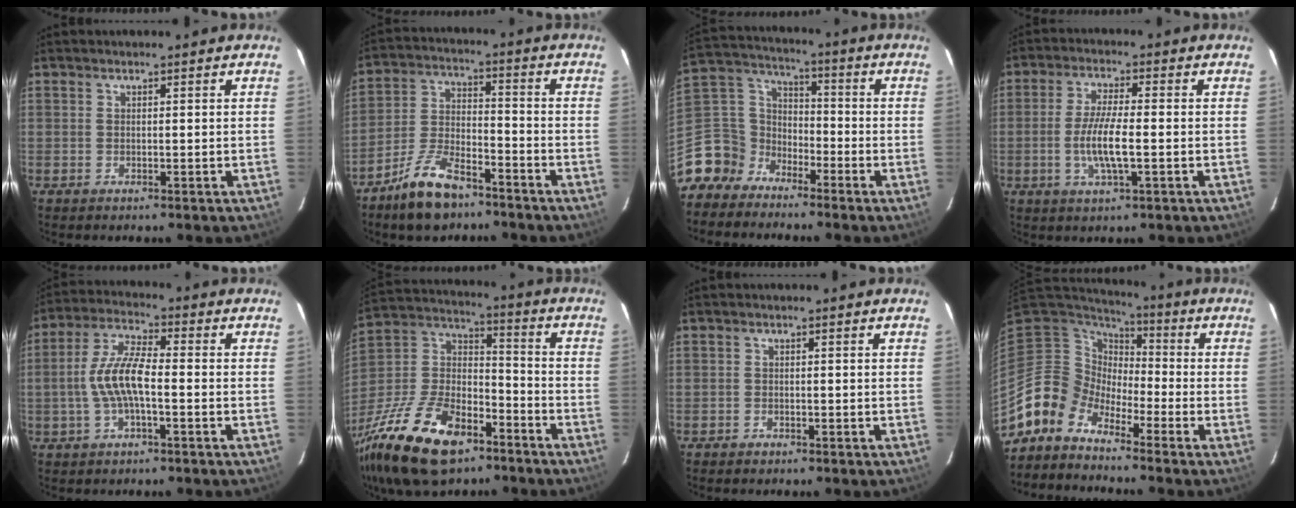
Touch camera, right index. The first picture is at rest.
{"total": 11.1, "force": [-8.2, 4.3, 6.1], "torque": [-0.134, 0.006, -0.152]}
{"total": 9.8, "force": [-7.4, 6.4, 0.4], "torque": [-0.045, 0.052, -0.163]}
{"total": 7.8, "force": [-1.5, 1.5, 7.5], "torque": [-0.148, -0.005, -0.031]}
{"total": 9.3, "force": [-1.7, 2.8, 8.7], "torque": [-0.182, 0.009, -0.034]}
{"total": 27.2, "force": [-16.5, 13.9, 16.6], "torque": [-0.369, -0.015, -0.281]}
{"total": 0.9, "force": [-0.7, 0.5, 0.0], "torque": [-0.002, 0.005, -0.012]}
{"total": 6.3, "force": [-5.0, 3.8, -0.5], "torque": [0.010, 0.035, -0.123]}